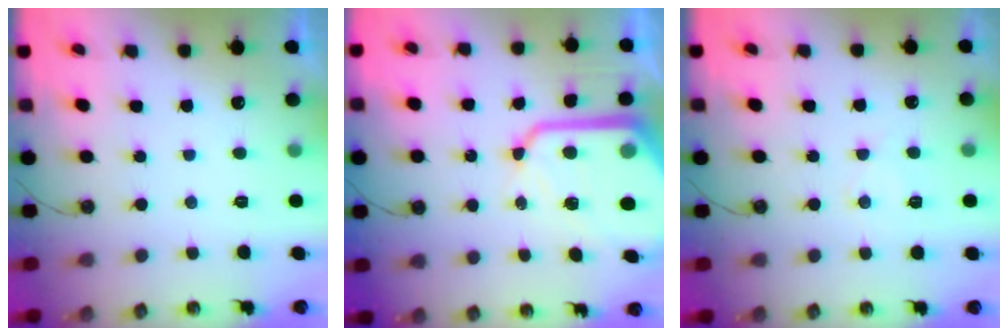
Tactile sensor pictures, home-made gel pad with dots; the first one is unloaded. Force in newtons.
{"total": 17.6, "press": 17.5, "slide": 1.7}
{"total": 6.8, "press": 6.7, "slide": 0.6}